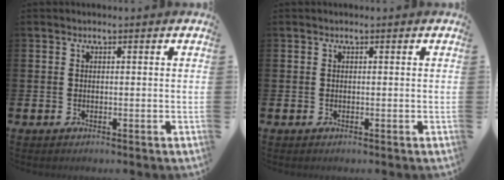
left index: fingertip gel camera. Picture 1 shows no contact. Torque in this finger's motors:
{"motor_torque": [-0.03, 0.04, 0.00, 0.00]}